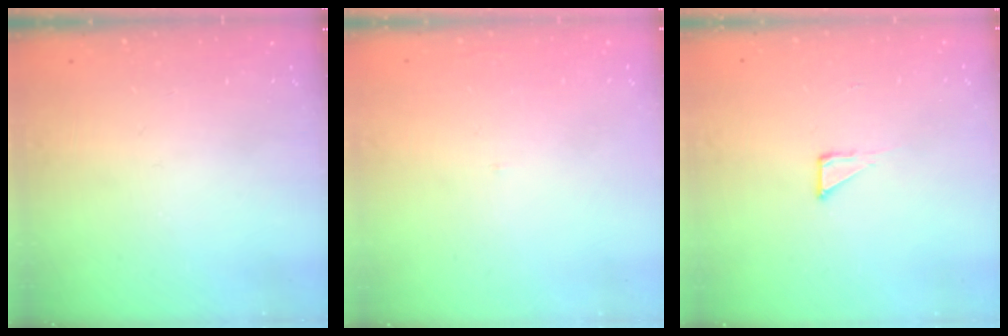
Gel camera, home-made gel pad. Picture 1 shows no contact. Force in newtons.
{"total": 1.7, "press": 1.6, "slide": 0.1}
{"total": 2.8, "press": 2.8, "slide": 0.2}